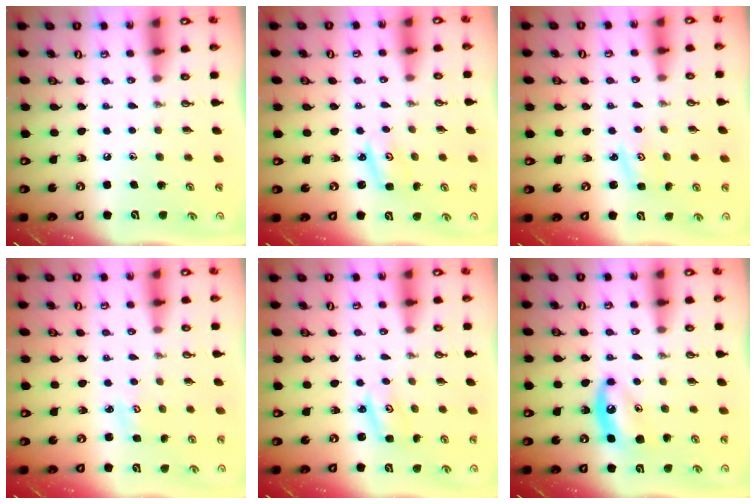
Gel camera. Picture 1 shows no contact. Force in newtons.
{"total": 2.4, "press": 2.4, "slide": 0.1}
{"total": 1.7, "press": 1.7, "slide": 0.2}
{"total": 2.6, "press": 2.6, "slide": 0.3}
{"total": 2.4, "press": 2.4, "slide": 0.1}
{"total": 8.3, "press": 8.2, "slide": 0.8}